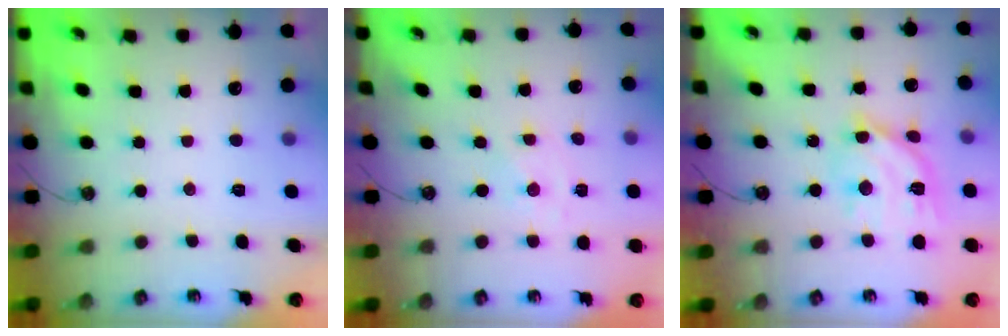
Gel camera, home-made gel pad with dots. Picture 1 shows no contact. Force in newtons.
{"total": 0.0}
{"total": 13.5, "press": 13.5, "slide": 1.2}